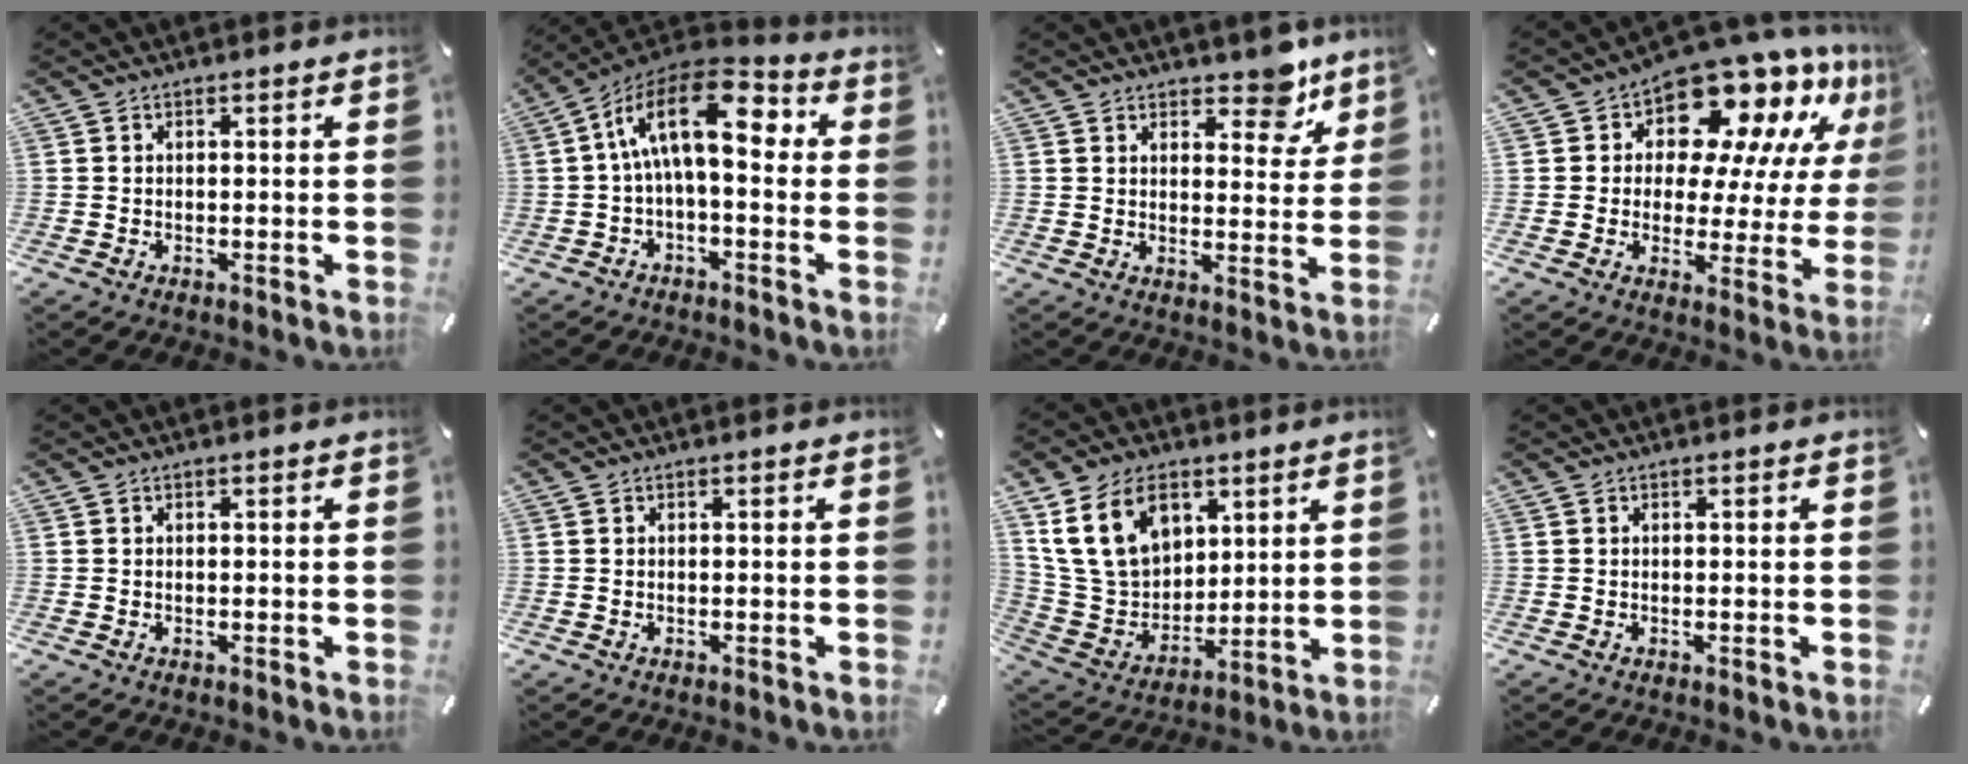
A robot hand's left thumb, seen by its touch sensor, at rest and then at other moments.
{"total": 16.8, "force": [3.0, 8.0, 14.5], "torque": [-0.287, -0.008, 0.042]}
{"total": 8.5, "force": [6.5, 4.4, 3.3], "torque": [-0.008, -0.053, 0.108]}
{"total": 14.5, "force": [11.5, 7.0, 5.4], "torque": [-0.096, -0.100, 0.194]}
{"total": 0.0}
{"total": 0.0}
{"total": 16.4, "force": [7.7, 11.7, 8.4], "torque": [-0.182, -0.020, 0.148]}
{"total": 0.0}